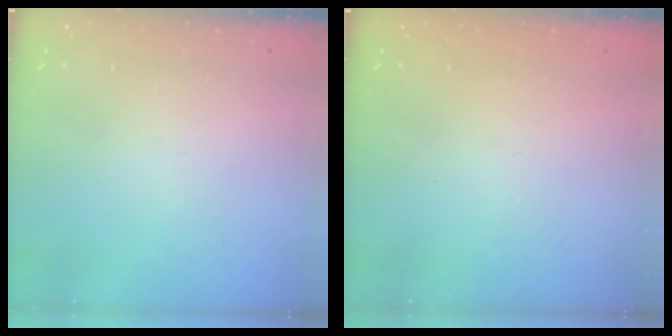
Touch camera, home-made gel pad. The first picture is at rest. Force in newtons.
{"total": 1.1, "press": 1.0, "slide": 0.1}